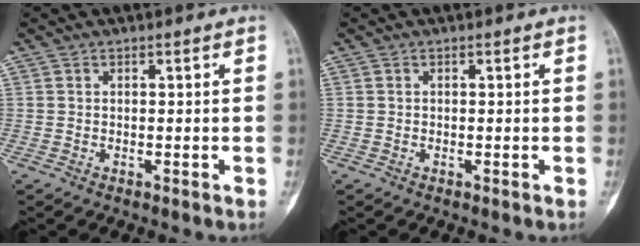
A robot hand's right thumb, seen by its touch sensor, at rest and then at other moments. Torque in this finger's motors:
{"motor_torque": [0.02, -0.01, 0.03, -0.22, -0.06]}